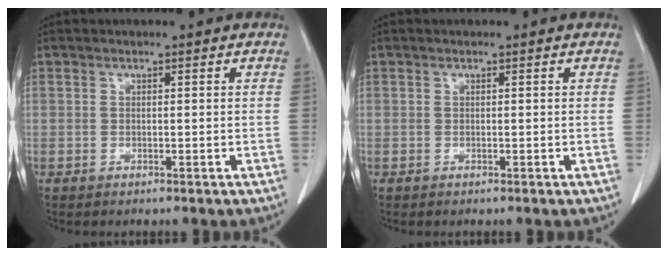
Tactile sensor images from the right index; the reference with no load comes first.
{"total": 0.0}